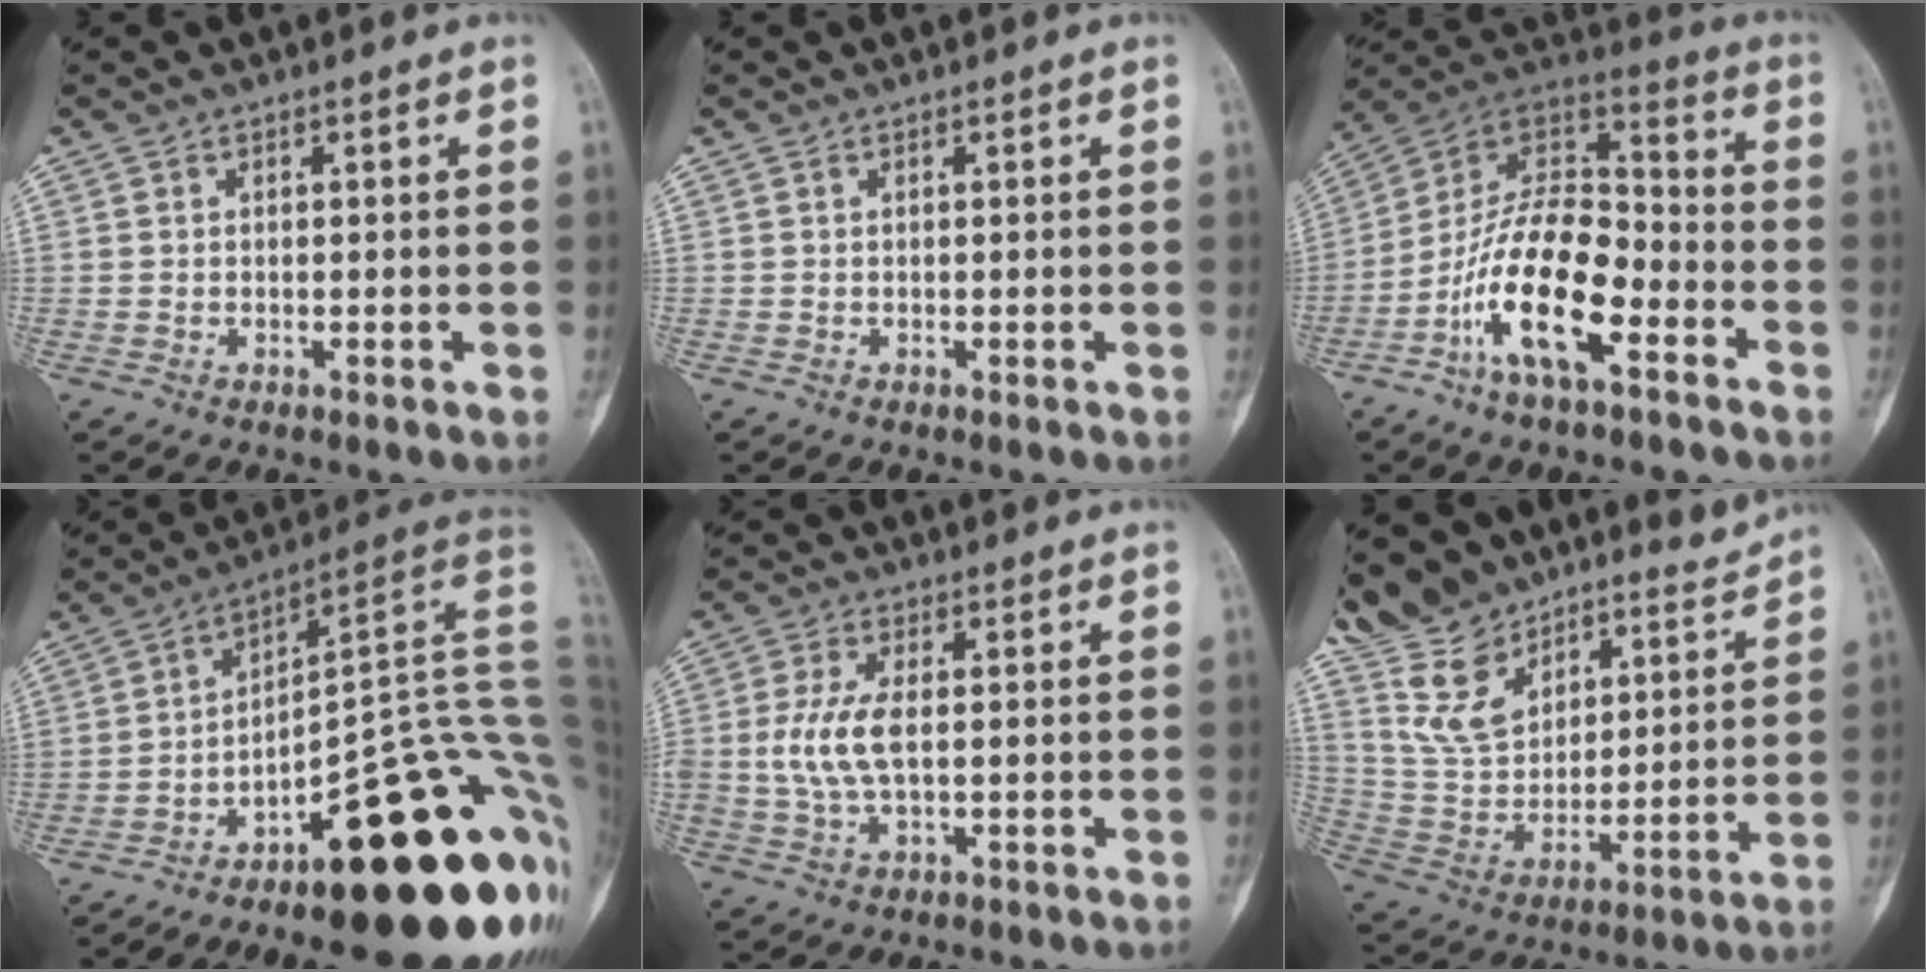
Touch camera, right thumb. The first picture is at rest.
{"total": 0.0}
{"total": 18.2, "force": [-7.9, 7.9, 14.4], "torque": [-0.254, 0.070, -0.147]}
{"total": 28.9, "force": [-10.3, 8.8, 25.6], "torque": [-0.221, 0.097, -0.140]}
{"total": 7.8, "force": [0.1, 3.8, 6.8], "torque": [-0.156, 0.002, 0.004]}
{"total": 19.6, "force": [17.2, 7.5, 5.7], "torque": [-0.051, -0.100, 0.308]}